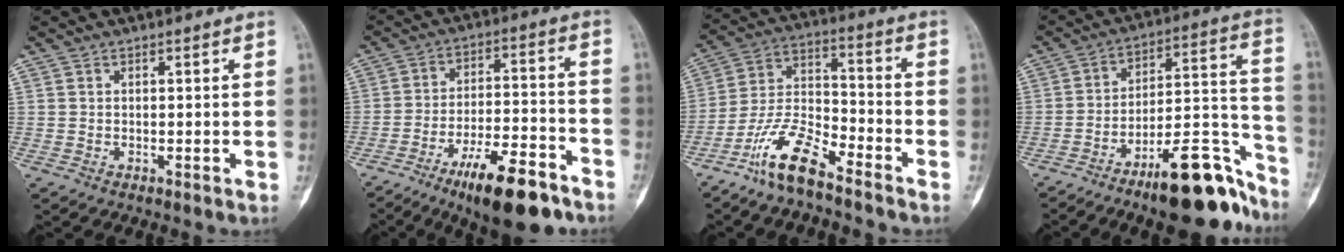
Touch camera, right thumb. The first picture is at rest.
{"total": 15.8, "force": [-10.2, 4.8, 11.1], "torque": [-0.169, 0.071, -0.162]}
{"total": 11.7, "force": [-8.6, 3.4, 7.2], "torque": [-0.149, 0.065, -0.173]}
{"total": 19.6, "force": [-13.6, 5.9, 12.8], "torque": [-0.131, 0.116, -0.212]}